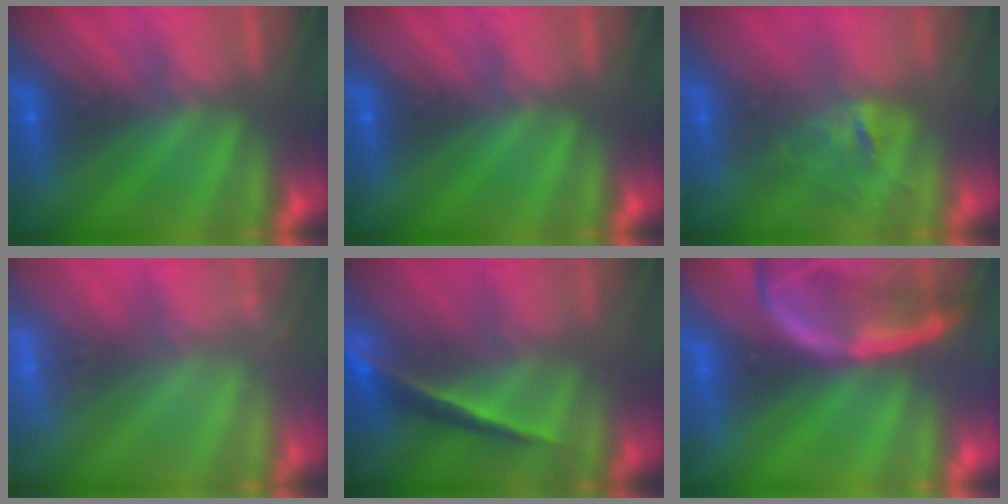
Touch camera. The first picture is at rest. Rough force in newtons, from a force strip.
{"total": 0.0}
{"total": 2.7}
{"total": 2.6}
{"total": 2.0}
{"total": 2.1}